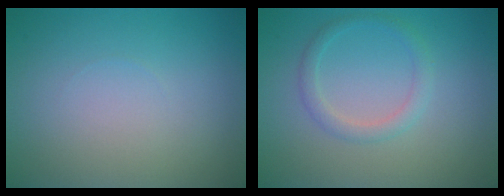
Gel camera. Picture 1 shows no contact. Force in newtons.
{"total": 1.7, "press": 1.7, "slide": 0.0}